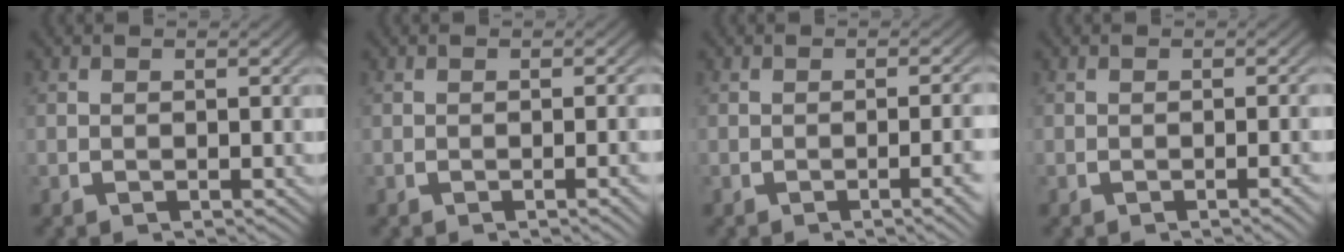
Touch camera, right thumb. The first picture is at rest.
{"total": 0.5, "force": [-0.1, 0.0, 0.5], "torque": [-0.010, -0.001, 0.001]}
{"total": 1.9, "force": [-0.6, 0.1, 1.8], "torque": [-0.023, 0.006, -0.010]}
{"total": 0.7, "force": [-0.3, 0.1, 0.6], "torque": [-0.010, 0.000, -0.002]}